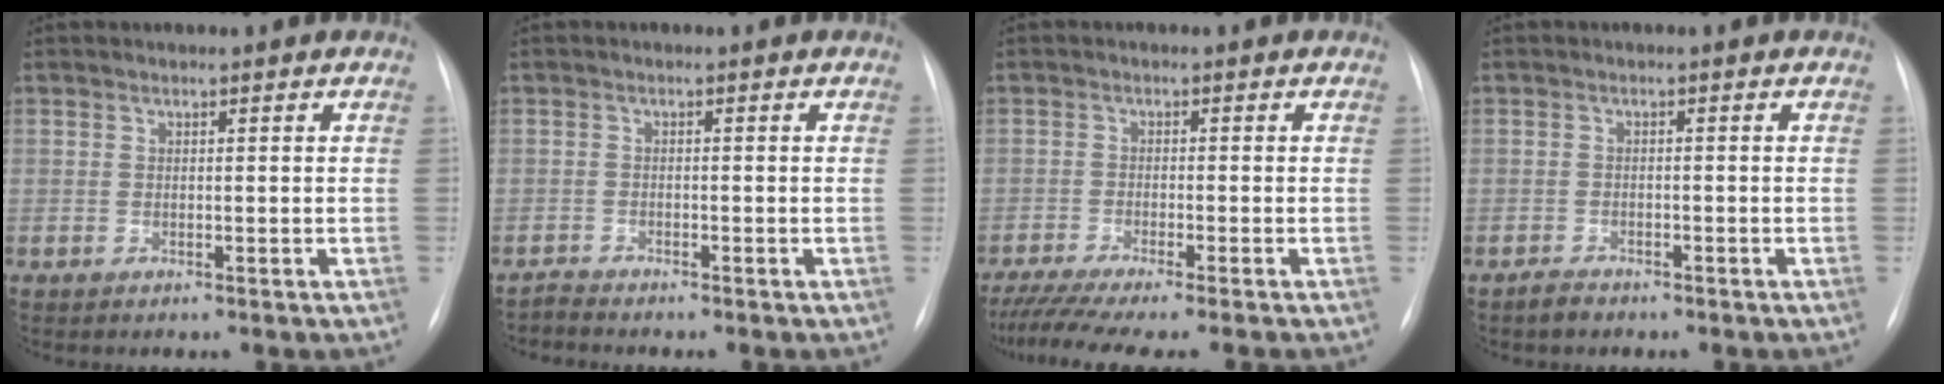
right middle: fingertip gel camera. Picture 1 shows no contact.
{"total": 1.2, "force": [-1.1, -0.2, -0.4], "torque": [0.006, -0.009, -0.023]}
{"total": 10.0, "force": [-8.5, -1.0, 5.2], "torque": [-0.064, -0.026, -0.133]}
{"total": 1.4, "force": [-1.2, 0.6, 0.4], "torque": [-0.014, -0.001, -0.020]}